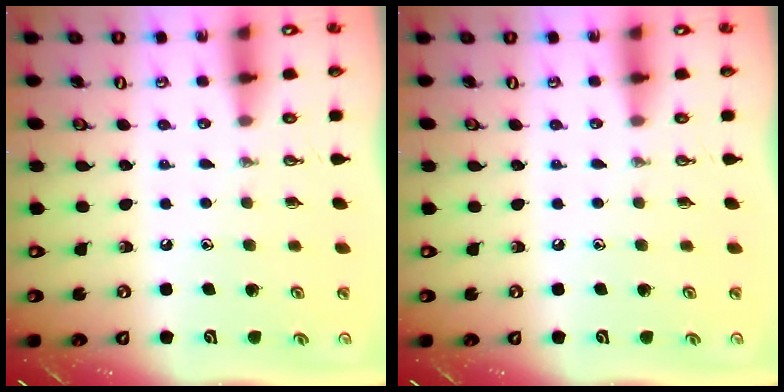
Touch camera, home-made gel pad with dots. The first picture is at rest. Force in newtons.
{"total": 0.0}